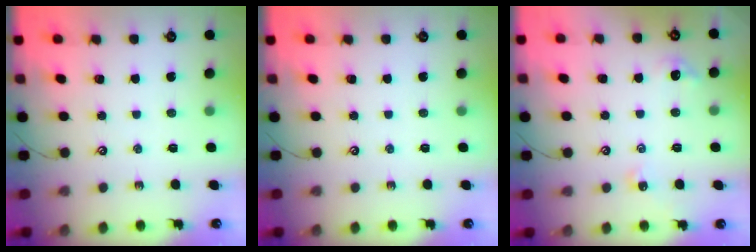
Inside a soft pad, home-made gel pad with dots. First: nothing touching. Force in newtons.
{"total": 0.0}
{"total": 3.7, "press": 3.7, "slide": 0.7}